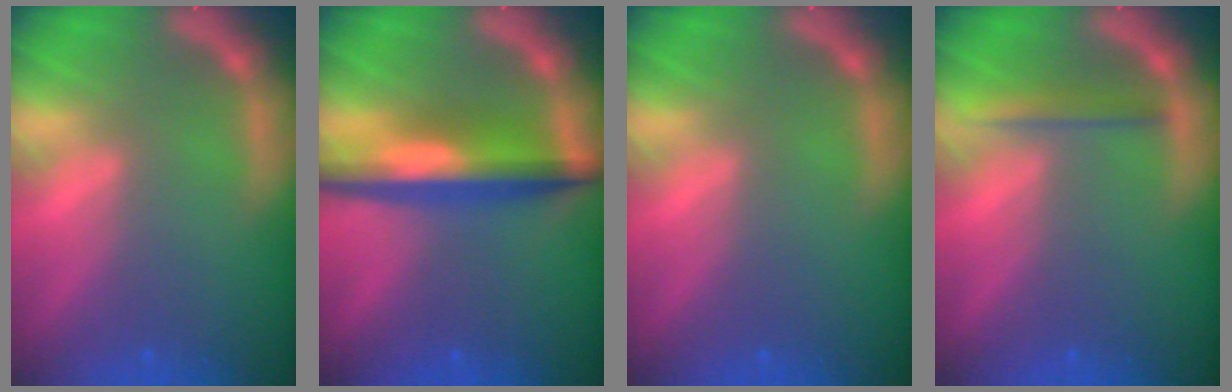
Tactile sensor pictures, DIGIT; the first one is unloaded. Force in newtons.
{"total": 6.5}
{"total": 0.0}
{"total": 2.0}